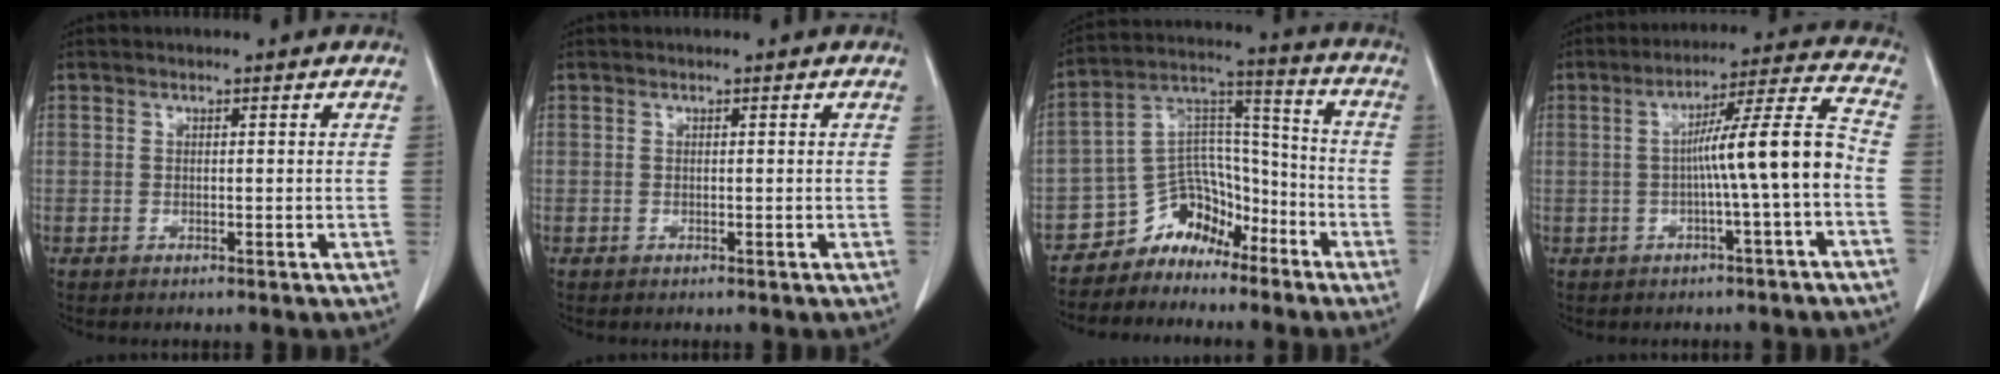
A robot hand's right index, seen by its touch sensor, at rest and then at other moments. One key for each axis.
{"total": 0.0}
{"total": 9.4, "fx": -7.2, "fy": 5.7, "fz": 2.1, "tx": -0.033, "ty": 0.065, "tz": -0.127}
{"total": 10.2, "fx": -1.9, "fy": -0.9, "fz": 10.0, "tx": -0.158, "ty": 0.024, "tz": -0.030}